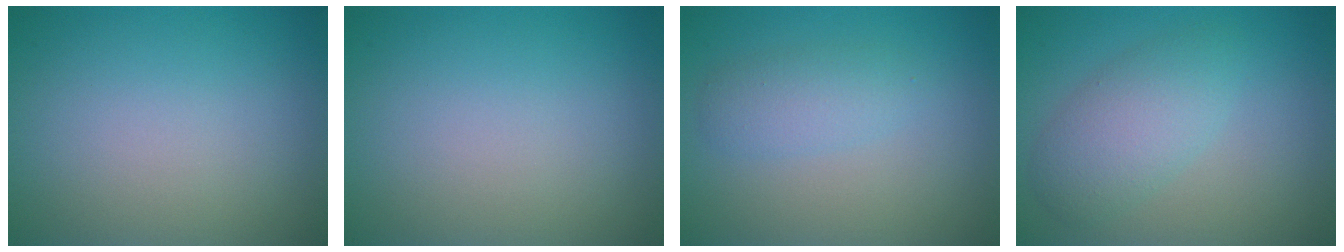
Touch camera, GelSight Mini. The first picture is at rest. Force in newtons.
{"total": 0.0}
{"total": 2.2, "press": 2.2, "slide": 0.0}
{"total": 3.9, "press": 3.9, "slide": 0.1}